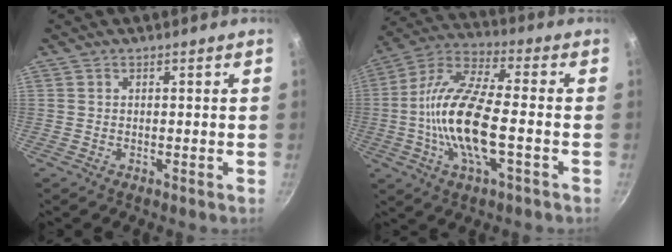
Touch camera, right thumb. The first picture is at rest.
{"total": 16.9, "force": [-3.0, 5.9, 15.6], "torque": [-0.305, 0.030, -0.075]}